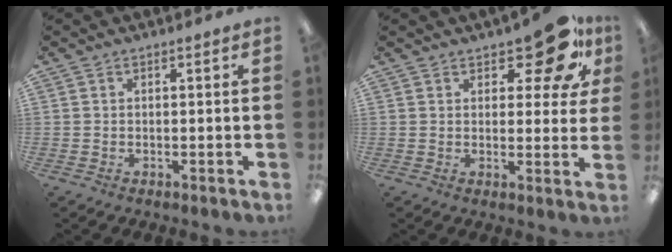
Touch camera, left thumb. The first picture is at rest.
{"total": 12.1, "force": [7.6, 5.2, 7.8], "torque": [-0.093, -0.042, 0.130]}